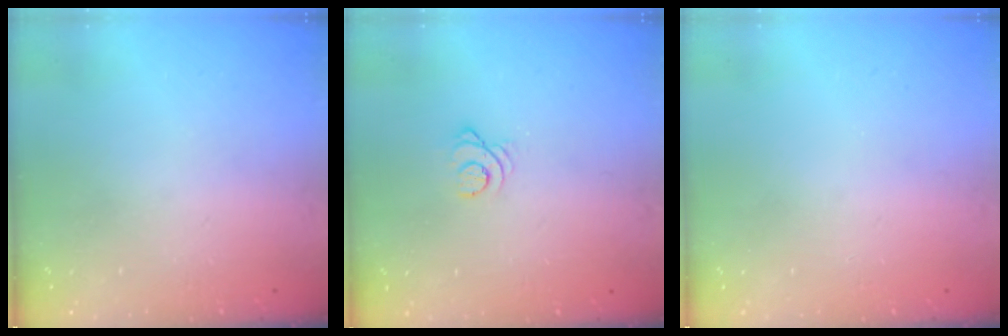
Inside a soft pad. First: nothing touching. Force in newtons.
{"total": 2.5, "press": 2.5, "slide": 0.2}
{"total": 0.0}